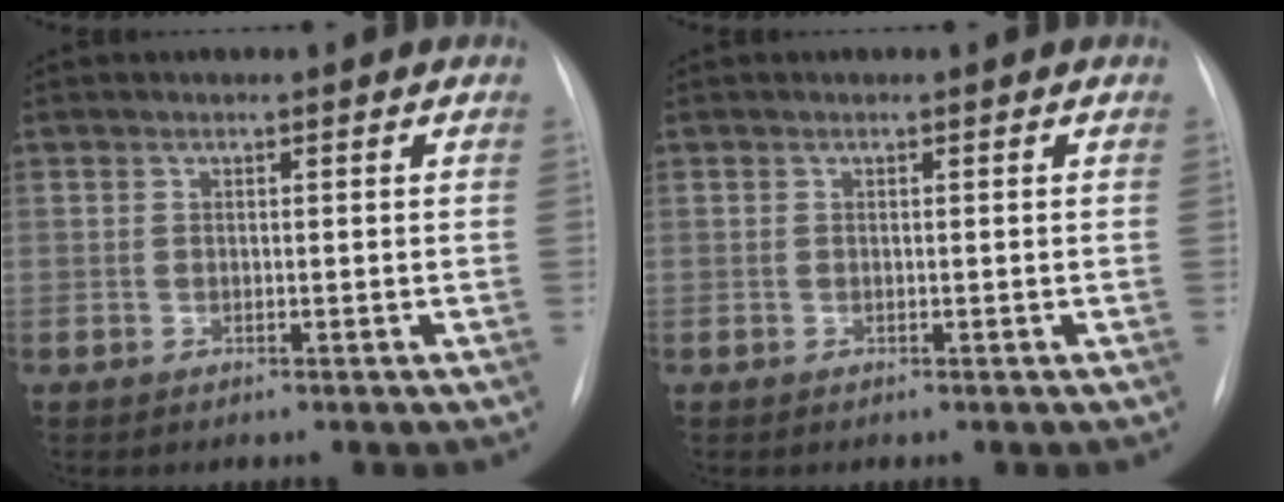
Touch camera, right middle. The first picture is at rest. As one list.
[{"total": 0.0}]